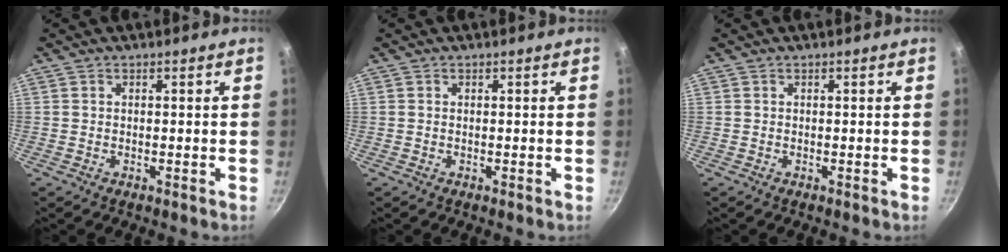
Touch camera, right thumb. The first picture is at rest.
{"total": 0.0}
{"total": 0.0}